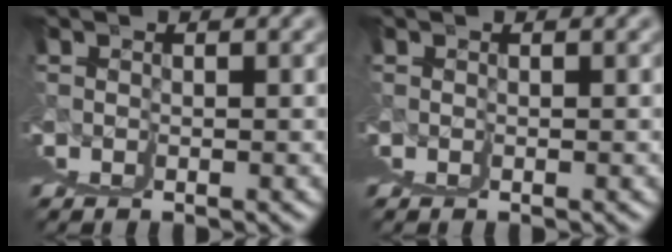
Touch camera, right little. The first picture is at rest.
{"total": 0.0}